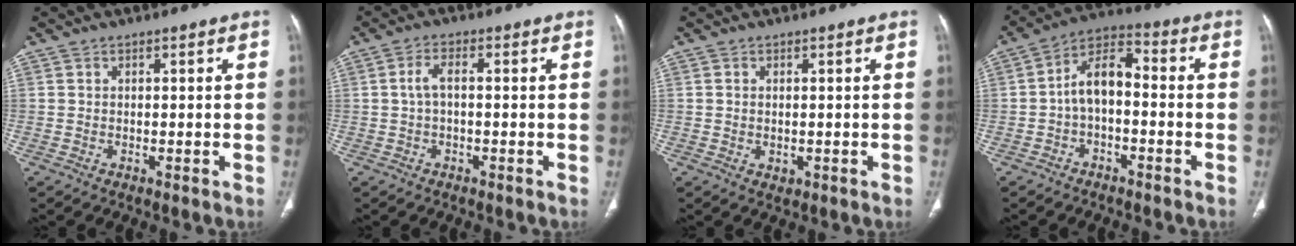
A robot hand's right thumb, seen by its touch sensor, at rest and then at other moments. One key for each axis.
{"total": 2.9, "fx": 0.0, "fy": 1.2, "fz": 2.7, "tx": -0.057, "ty": 0.011, "tz": -0.003}
{"total": 1.3, "fx": -0.1, "fy": 1.0, "fz": 0.8, "tx": -0.015, "ty": -0.003, "tz": 0.003}
{"total": 8.3, "fx": -1.4, "fy": 4.6, "fz": 6.7, "tx": -0.111, "ty": 0.041, "tz": -0.037}